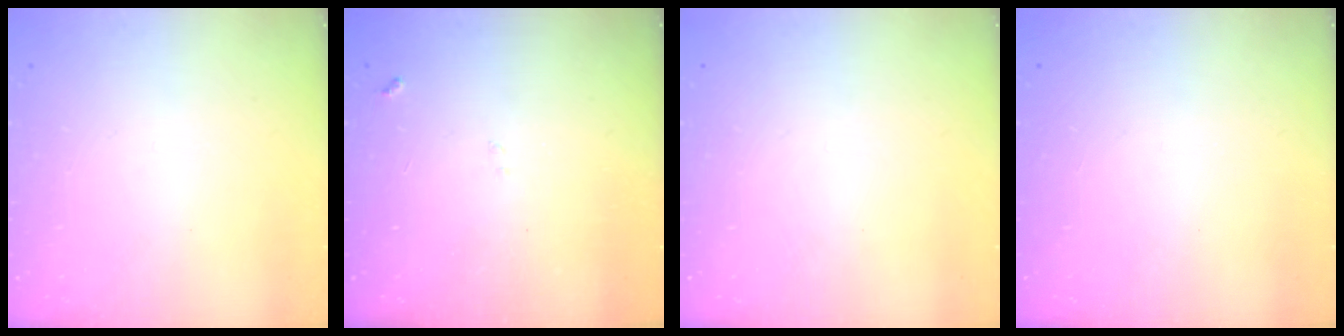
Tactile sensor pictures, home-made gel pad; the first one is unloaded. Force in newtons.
{"total": 7.1, "press": 7.0, "slide": 0.7}
{"total": 0.0}
{"total": 1.0, "press": 0.9, "slide": 0.1}